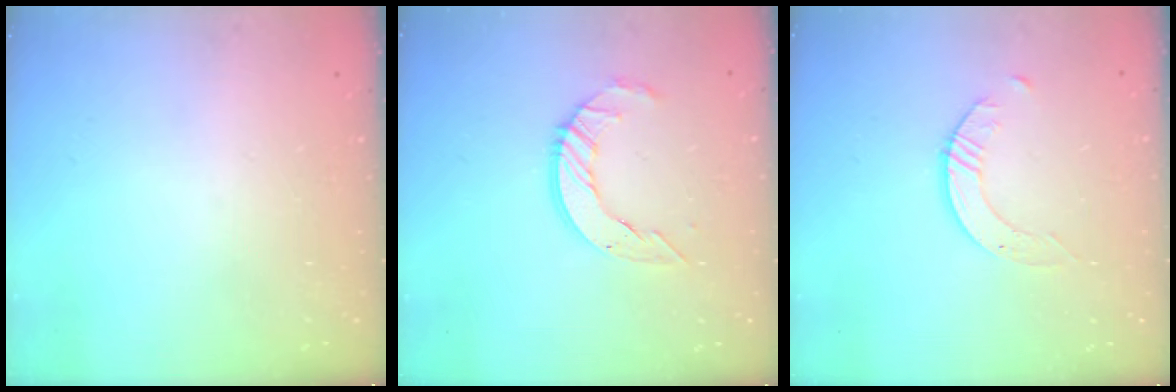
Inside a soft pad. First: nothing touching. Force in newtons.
{"total": 9.3, "press": 9.3, "slide": 0.9}
{"total": 2.6, "press": 2.6, "slide": 0.3}